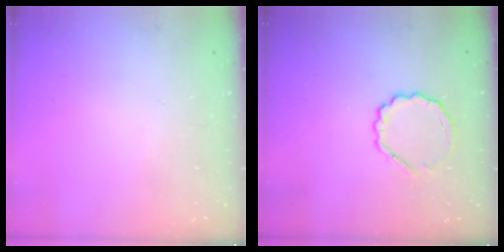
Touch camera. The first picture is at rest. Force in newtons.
{"total": 6.2, "press": 6.1, "slide": 1.4}